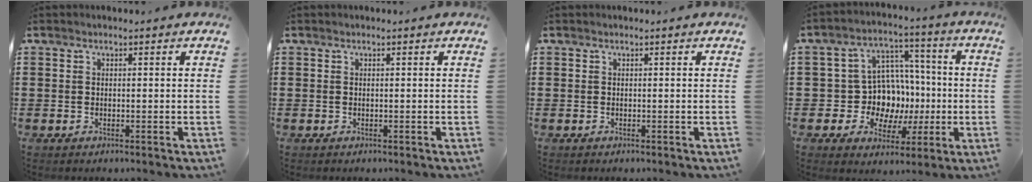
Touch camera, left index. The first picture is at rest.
{"total": 0.0}
{"total": 0.0}
{"total": 10.7, "force": [-1.1, 9.7, 4.5], "torque": [-0.108, 0.008, -0.009]}